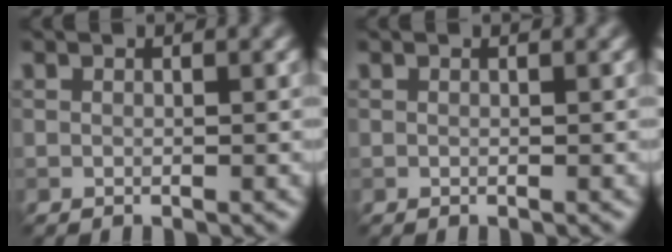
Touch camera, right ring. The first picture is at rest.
{"total": 0.0}